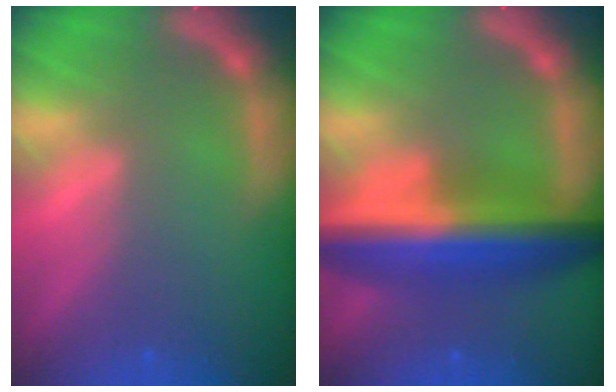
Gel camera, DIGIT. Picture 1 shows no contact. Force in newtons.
{"total": 10.0}